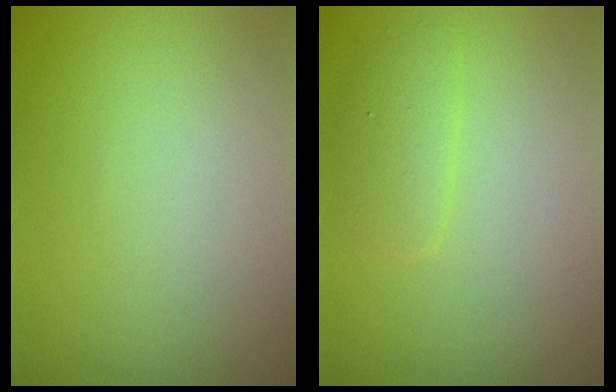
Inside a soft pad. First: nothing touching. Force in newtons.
{"total": 1.5, "press": 1.5, "slide": 0.1}